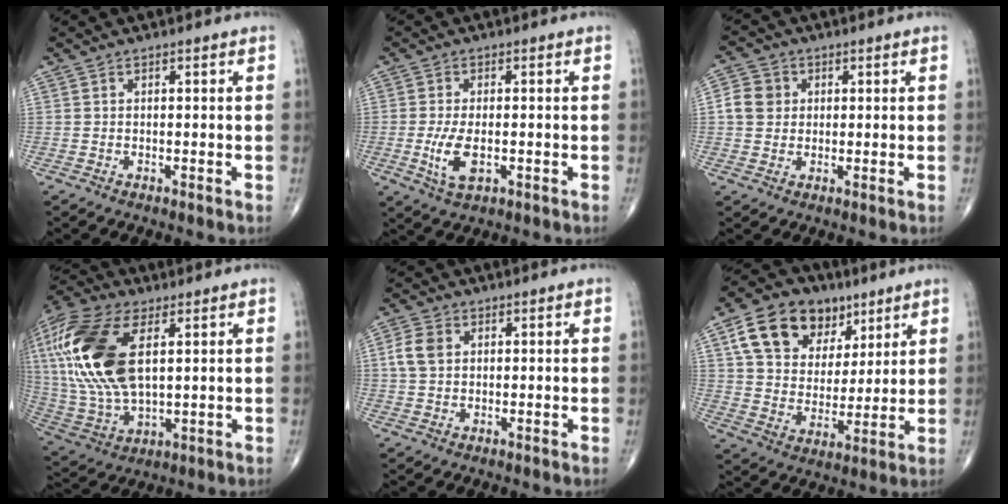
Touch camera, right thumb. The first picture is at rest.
{"total": 5.8, "force": [-1.3, 2.7, 5.0], "torque": [-0.102, -0.007, -0.019]}
{"total": 5.2, "force": [0.7, 4.8, 2.0], "torque": [-0.024, 0.006, 0.006]}
{"total": 24.6, "force": [6.1, 12.6, 20.2], "torque": [-0.456, -0.010, 0.115]}
{"total": 4.7, "force": [1.0, 3.4, 3.0], "torque": [-0.063, 0.006, 0.016]}
{"total": 17.2, "force": [8.6, 11.9, 9.0], "torque": [-0.120, -0.018, 0.152]}